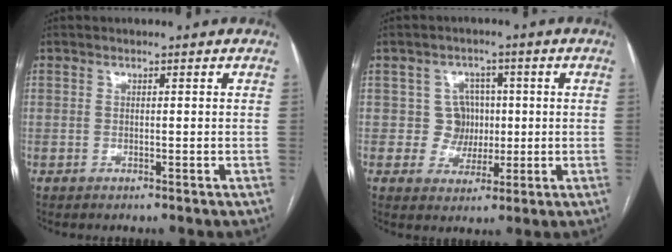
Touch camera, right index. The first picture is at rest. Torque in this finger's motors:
{"motor_torque": [0.20, 0.04, 0.05, 0.01]}